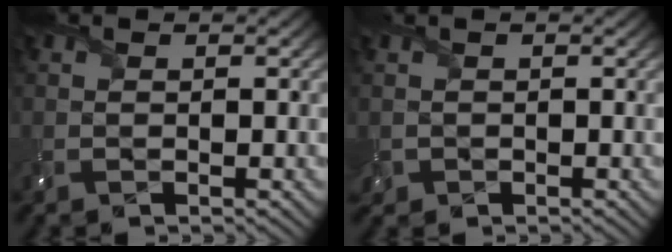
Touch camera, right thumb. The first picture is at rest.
{"total": 1.5, "force": [-0.1, 1.5, 0.2], "torque": [-0.012, -0.008, -0.005]}